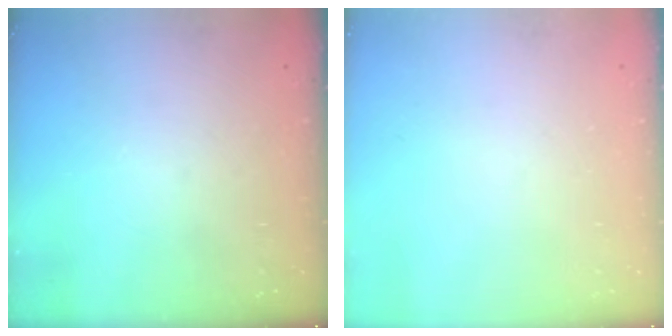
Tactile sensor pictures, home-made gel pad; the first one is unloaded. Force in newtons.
{"total": 0.0}